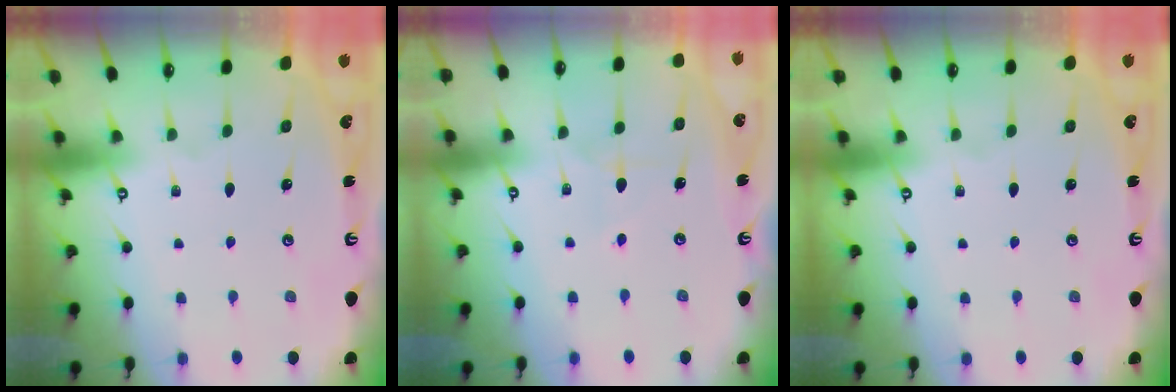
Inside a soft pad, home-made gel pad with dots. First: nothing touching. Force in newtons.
{"total": 5.0, "press": 5.0, "slide": 0.2}
{"total": 0.0}